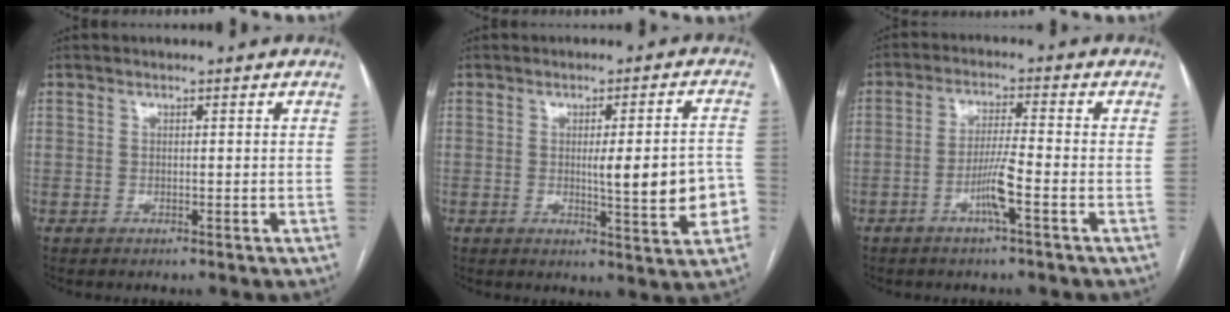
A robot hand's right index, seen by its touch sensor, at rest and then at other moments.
{"total": 9.9, "force": [-1.5, 1.7, 9.6], "torque": [-0.117, 0.005, -0.016]}
{"total": 5.3, "force": [-2.3, -0.3, 4.8], "torque": [-0.096, -0.002, -0.043]}